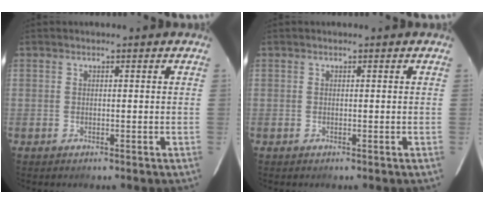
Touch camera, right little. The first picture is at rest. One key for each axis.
{"total": 0.0}